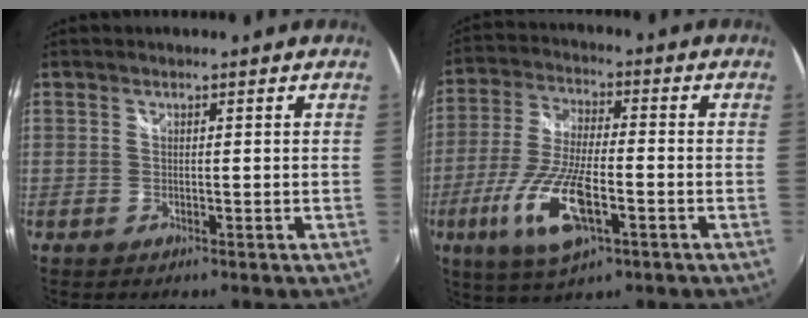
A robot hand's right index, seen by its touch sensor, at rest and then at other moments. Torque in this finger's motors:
{"motor_torque": [1.74, -0.40, 0.77, 0.21]}